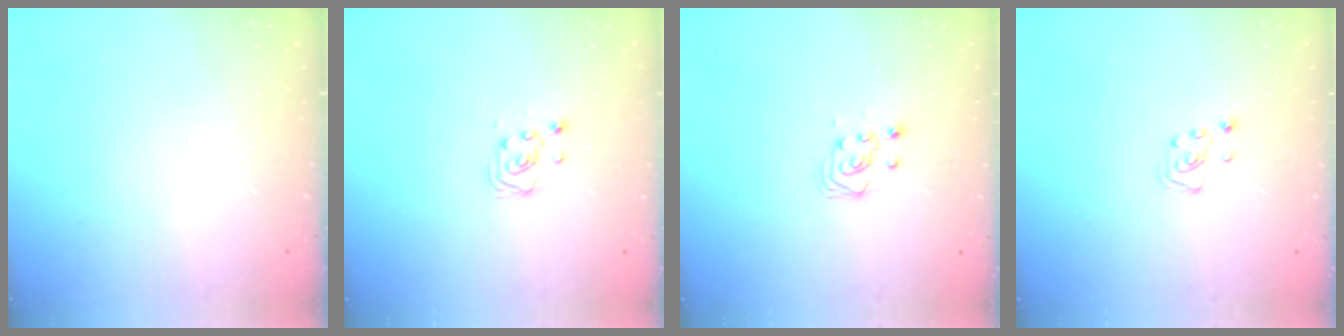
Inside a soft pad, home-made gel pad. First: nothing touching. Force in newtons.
{"total": 2.6, "press": 2.6, "slide": 0.2}
{"total": 4.2, "press": 3.9, "slide": 1.7}
{"total": 3.1, "press": 3.1, "slide": 0.3}